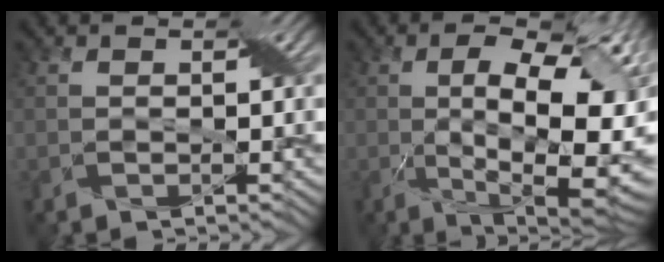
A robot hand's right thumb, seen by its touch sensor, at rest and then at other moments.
{"total": 18.1, "force": [-1.5, 7.7, 16.3], "torque": [-0.227, -0.014, -0.017]}